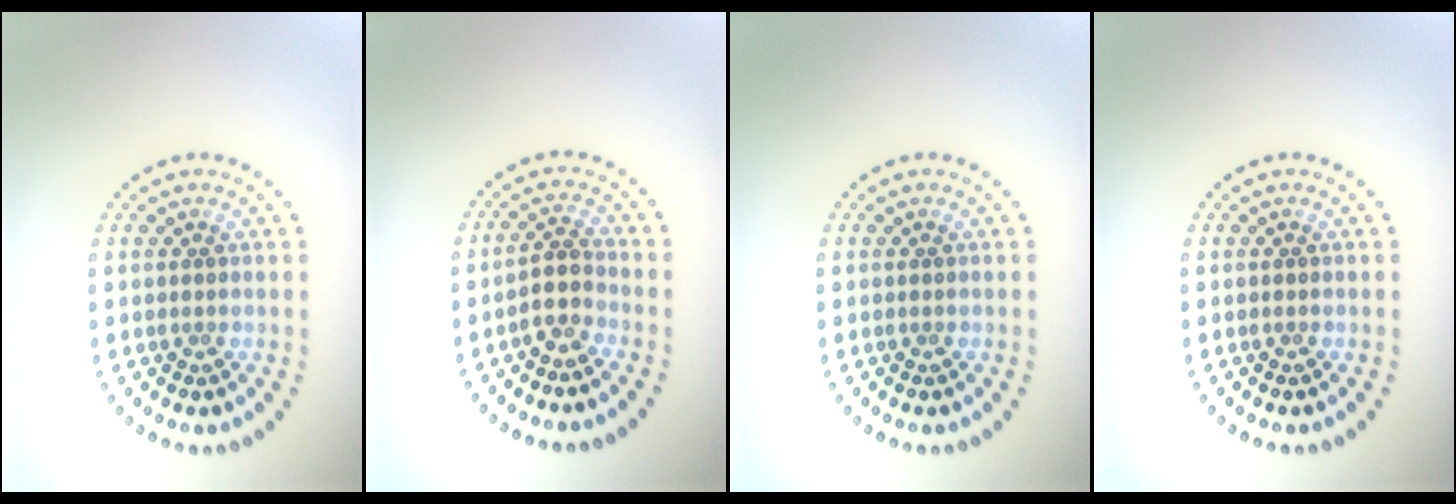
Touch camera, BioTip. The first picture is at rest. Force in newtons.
{"total": 2.3, "press": 1.9, "slide": 1.3}
{"total": 0.0}
{"total": 0.0}